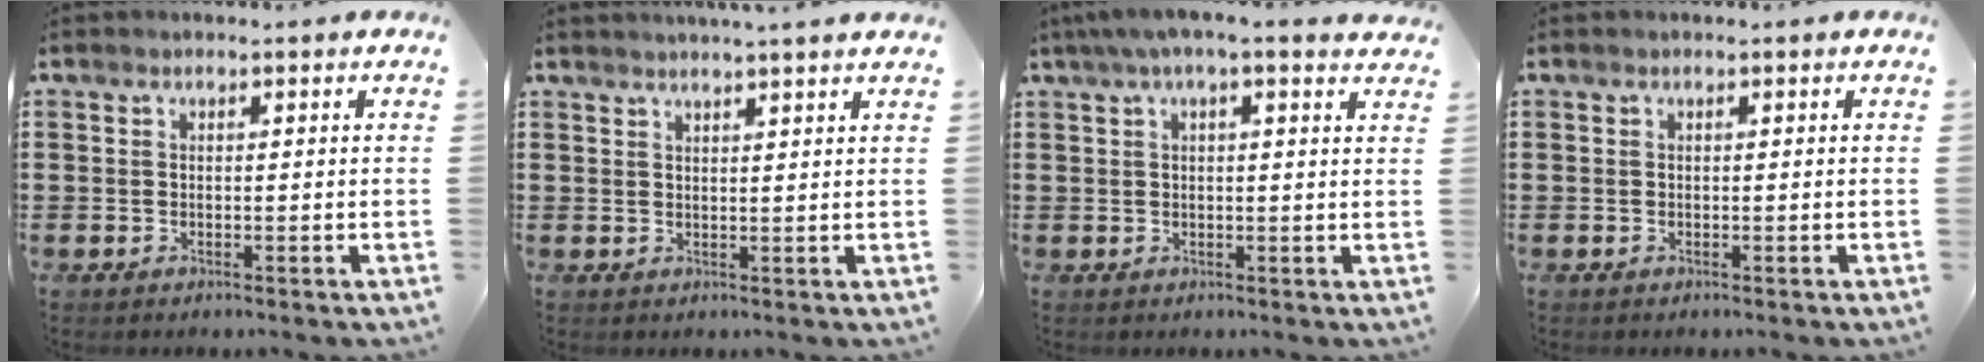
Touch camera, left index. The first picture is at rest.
{"total": 2.1, "force": [1.9, -0.8, 0.3], "torque": [-0.008, -0.004, 0.038]}
{"total": 2.8, "force": [1.7, 0.3, 2.2], "torque": [-0.046, 0.000, 0.031]}
{"total": 0.0}